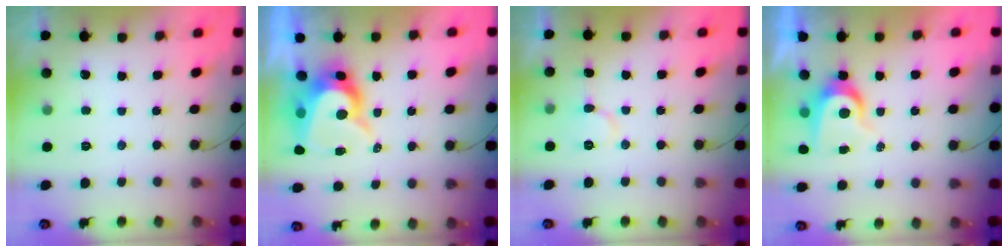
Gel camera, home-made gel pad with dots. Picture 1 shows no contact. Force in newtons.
{"total": 10.2, "press": 10.2, "slide": 0.7}
{"total": 5.8, "press": 5.8, "slide": 0.1}
{"total": 7.7, "press": 7.7, "slide": 0.3}